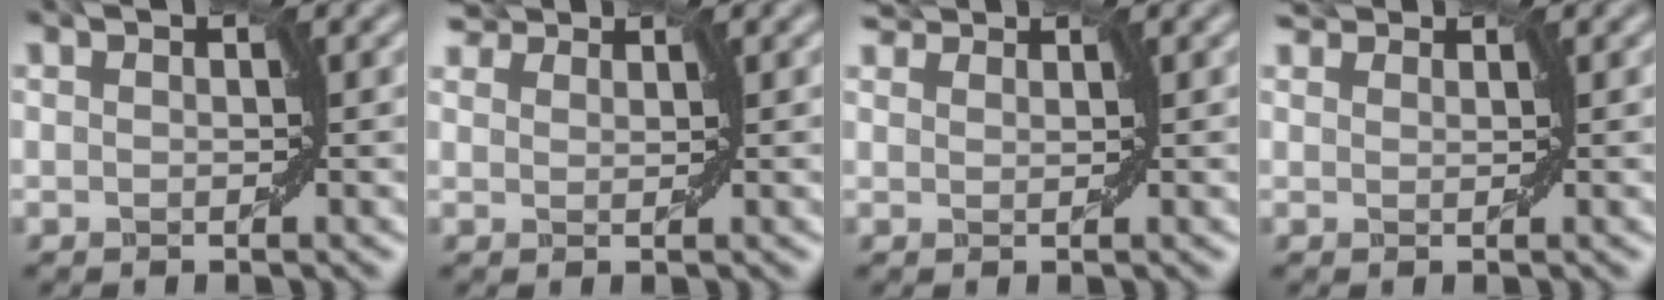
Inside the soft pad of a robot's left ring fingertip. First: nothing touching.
{"total": 2.7, "force": [2.5, 1.0, 0.7], "torque": [-0.016, 0.005, 0.043]}
{"total": 2.2, "force": [2.1, 0.5, 0.5], "torque": [-0.011, 0.006, 0.033]}
{"total": 1.6, "force": [1.6, 0.4, 0.3], "torque": [-0.008, 0.003, 0.024]}